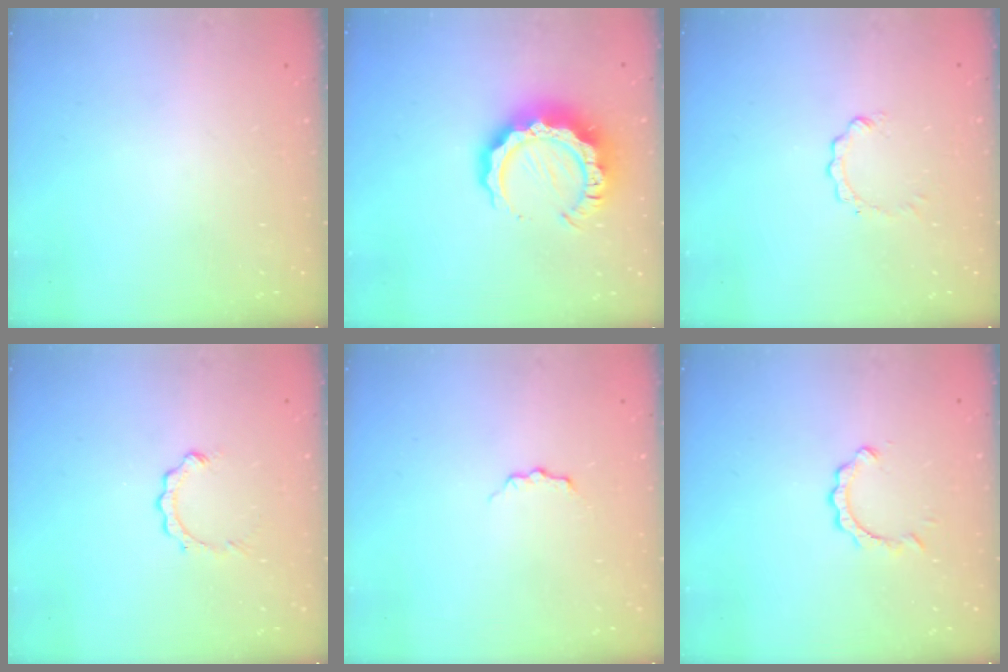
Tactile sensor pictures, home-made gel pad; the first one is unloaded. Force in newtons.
{"total": 13.1, "press": 13.0, "slide": 1.2}
{"total": 0.0}
{"total": 2.4, "press": 2.4, "slide": 0.3}
{"total": 3.7, "press": 3.7, "slide": 0.4}
{"total": 2.8, "press": 2.8, "slide": 0.3}